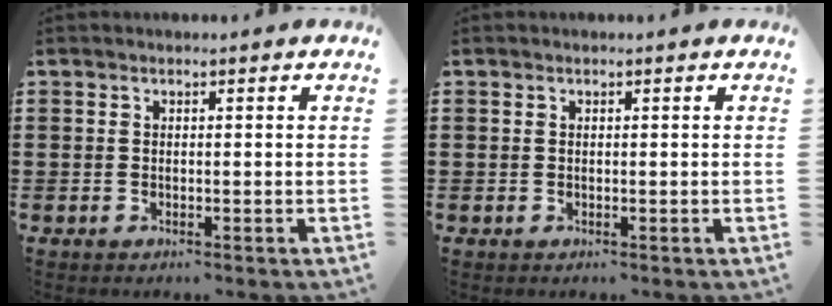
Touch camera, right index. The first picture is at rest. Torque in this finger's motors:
{"motor_torque": [-0.14, 0.04, 0.01, 0.00]}